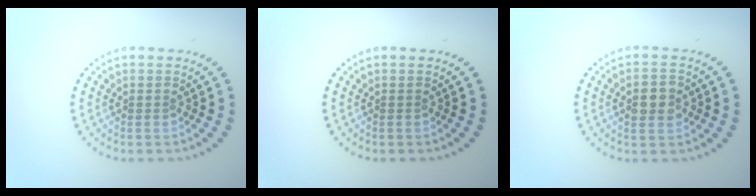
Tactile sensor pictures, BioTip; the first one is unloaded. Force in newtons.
{"total": 0.0}
{"total": 2.9, "press": 2.9, "slide": 0.1}